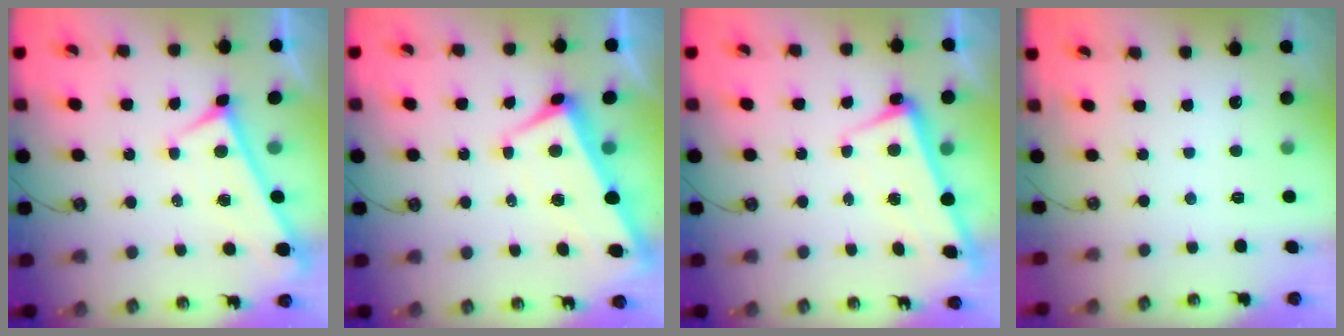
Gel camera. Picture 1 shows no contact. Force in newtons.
{"total": 1.1, "press": 0.2, "slide": 1.1}
{"total": 2.2, "press": 2.1, "slide": 0.8}
{"total": 0.0}